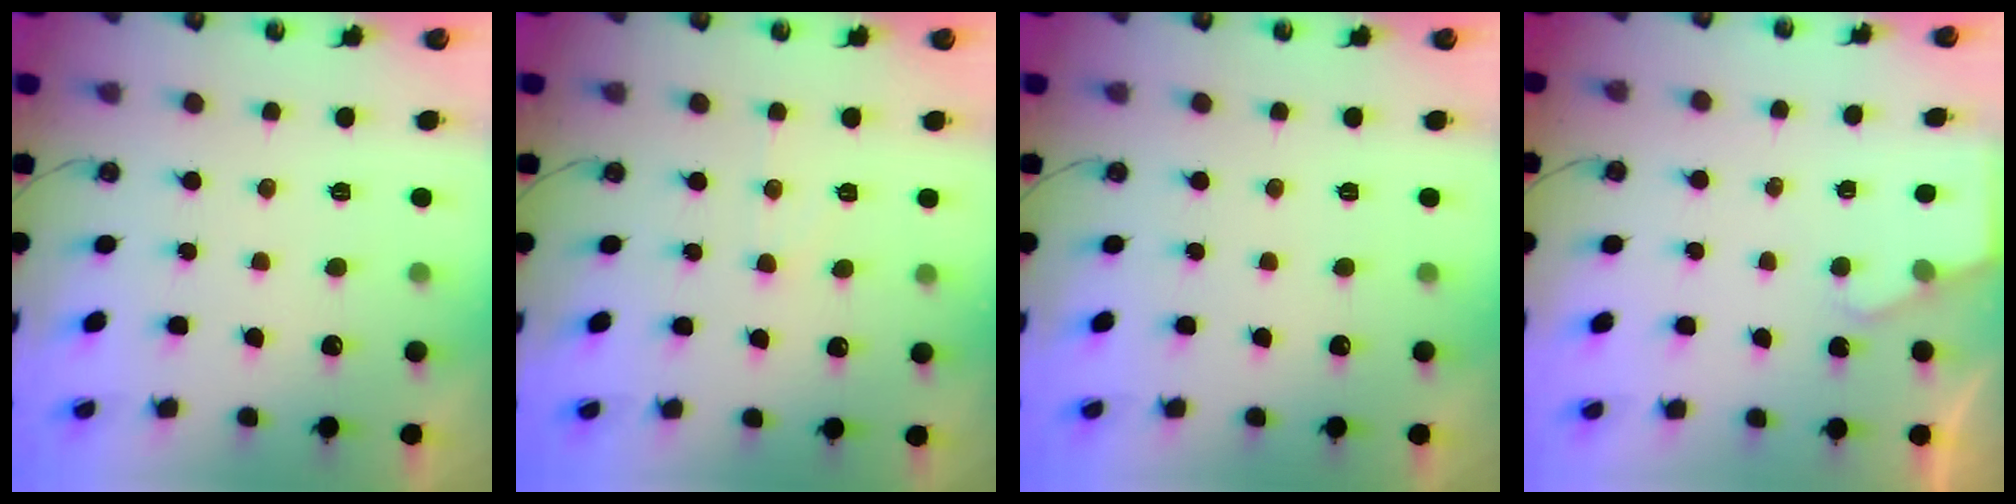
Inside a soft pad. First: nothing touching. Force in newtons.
{"total": 3.8, "press": 3.7, "slide": 0.6}
{"total": 0.0}
{"total": 1.7, "press": 1.6, "slide": 0.2}